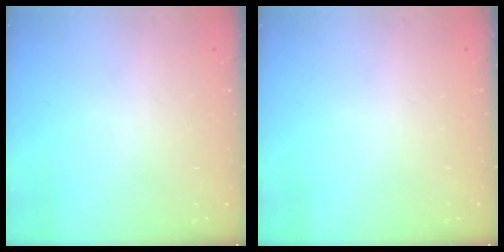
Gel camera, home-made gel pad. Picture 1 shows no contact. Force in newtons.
{"total": 0.0}